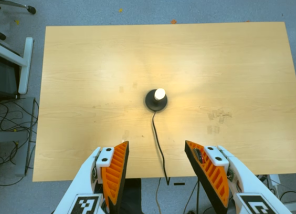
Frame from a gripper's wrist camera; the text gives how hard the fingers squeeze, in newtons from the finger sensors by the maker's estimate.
{"total": 0.0}